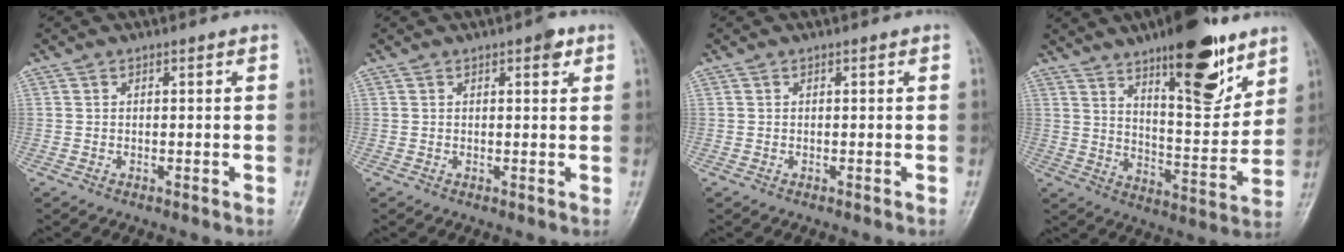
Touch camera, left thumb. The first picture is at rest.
{"total": 2.3, "force": [1.3, 0.9, 1.7], "torque": [-0.018, -0.003, 0.014]}
{"total": 0.0}
{"total": 18.3, "force": [11.2, 6.0, 13.2], "torque": [-0.157, -0.068, 0.179]}